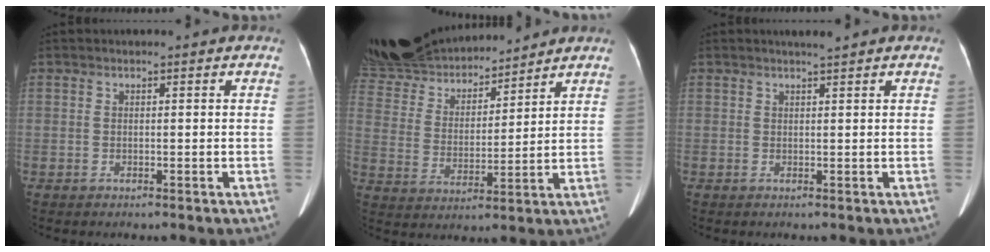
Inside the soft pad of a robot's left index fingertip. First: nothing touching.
{"total": 20.7, "force": [19.0, 5.3, 6.4], "torque": [-0.152, 0.018, 0.334]}
{"total": 1.4, "force": [1.2, -0.1, 0.6], "torque": [-0.008, 0.001, 0.023]}